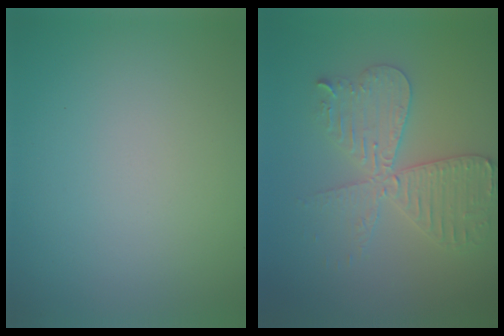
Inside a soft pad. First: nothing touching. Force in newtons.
{"total": 4.5, "press": 4.4, "slide": 0.8}